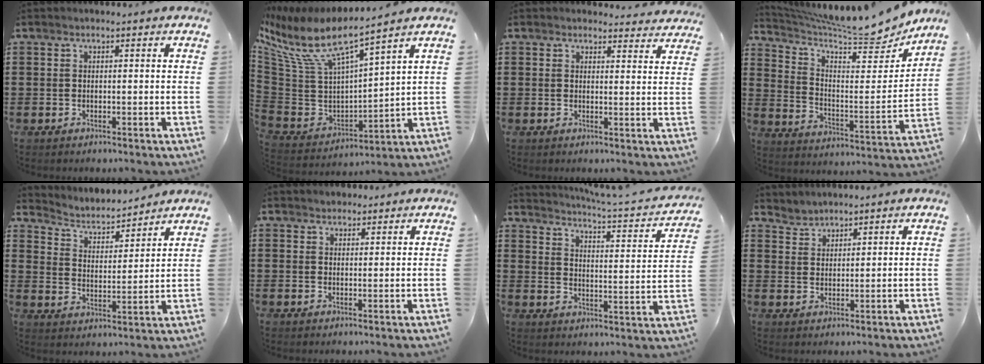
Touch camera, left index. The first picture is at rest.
{"total": 8.6, "force": [5.6, 1.9, 6.3], "torque": [-0.147, -0.045, 0.089]}
{"total": 2.5, "force": [2.5, 0.4, 0.2], "torque": [-0.004, -0.010, 0.045]}
{"total": 8.8, "force": [8.0, 0.5, 3.5], "torque": [-0.086, -0.067, 0.130]}
{"total": 3.5, "force": [3.3, 1.0, 0.6], "torque": [-0.035, -0.026, 0.050]}
{"total": 1.6, "force": [1.5, 0.6, -0.1], "torque": [-0.002, 0.005, 0.030]}
{"total": 3.0, "force": [2.7, -0.5, 1.1], "torque": [-0.041, -0.031, 0.034]}
{"total": 2.4, "force": [2.3, 0.4, -0.5], "torque": [0.002, -0.003, 0.045]}